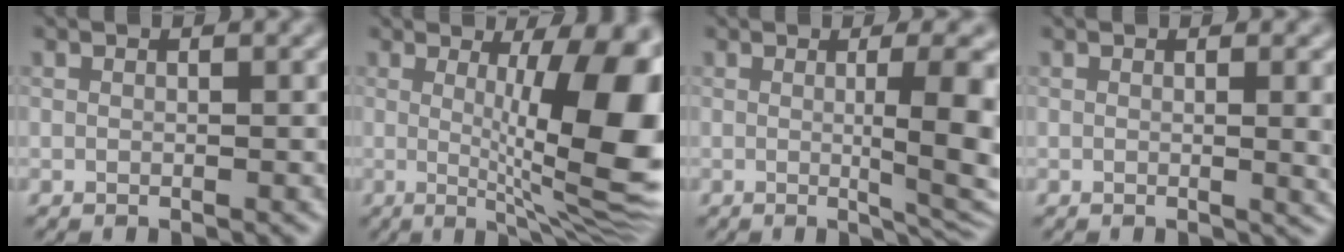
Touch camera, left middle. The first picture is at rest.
{"total": 12.6, "force": [0.8, 2.9, 12.2], "torque": [-0.144, -0.009, 0.015]}
{"total": 7.3, "force": [0.1, 1.8, 7.1], "torque": [-0.086, -0.007, 0.005]}
{"total": 3.3, "force": [0.2, 1.0, 3.1], "torque": [-0.030, -0.001, 0.001]}